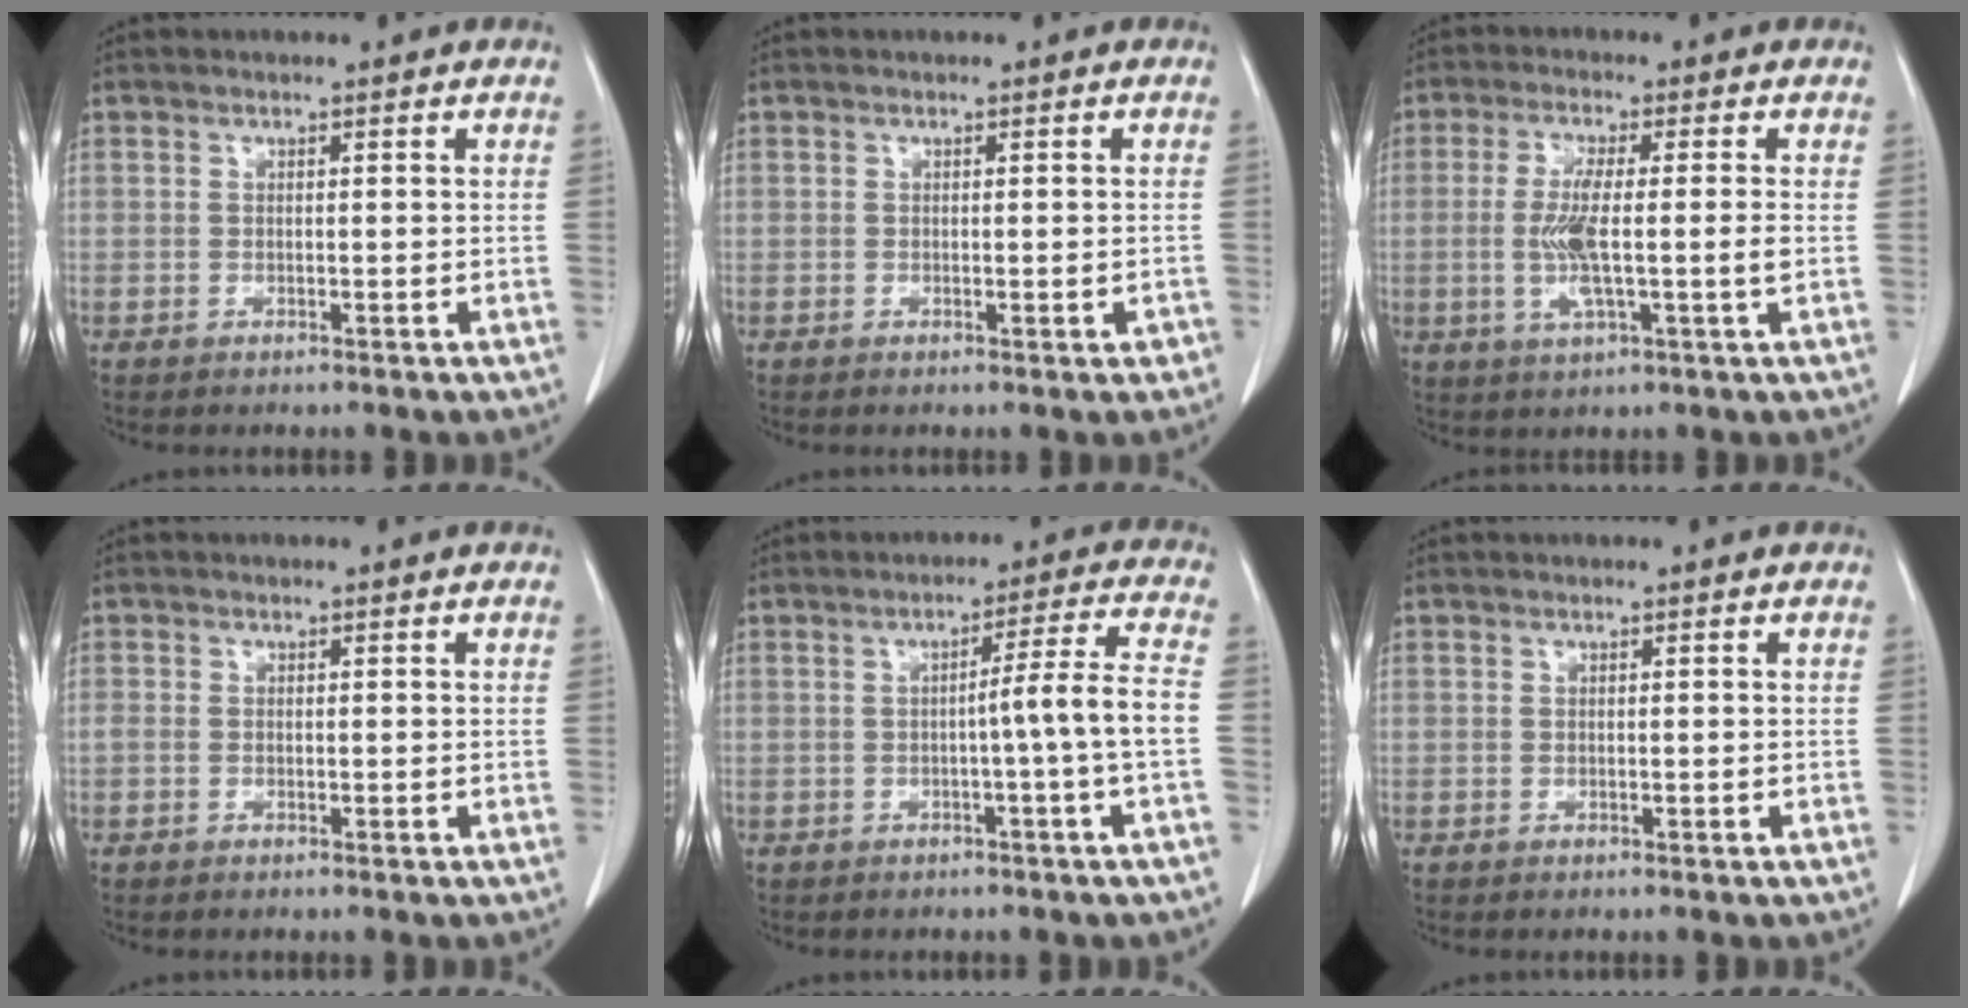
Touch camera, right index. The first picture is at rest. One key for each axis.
{"total": 1.5, "fx": -0.6, "fy": 0.5, "fz": 1.4, "tx": -0.014, "ty": 0.000, "tz": -0.003}
{"total": 7.8, "fx": -0.7, "fy": 0.3, "fz": 7.8, "tx": -0.155, "ty": -0.007, "tz": -0.015}
{"total": 1.1, "fx": -0.2, "fy": 0.8, "fz": 0.8, "tx": -0.025, "ty": 0.006, "tz": -0.002}
{"total": 6.7, "fx": -1.3, "fy": -1.6, "fz": 6.4, "tx": -0.086, "ty": 0.009, "tz": -0.019}
{"total": 0.0}